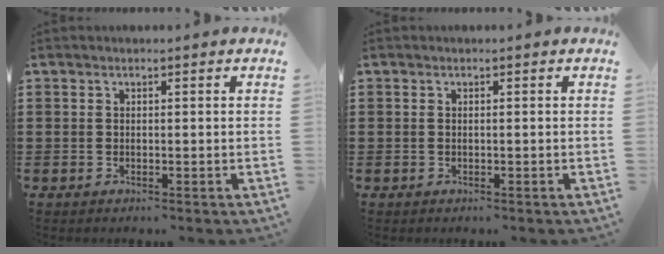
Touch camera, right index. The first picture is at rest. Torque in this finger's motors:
{"motor_torque": [0.92, 0.25, 0.01, 0.00]}